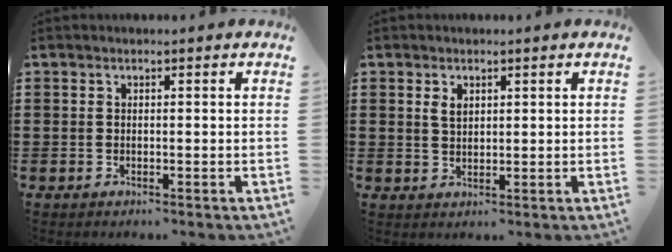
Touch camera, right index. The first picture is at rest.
{"total": 1.9, "force": [0.9, 1.1, 1.2], "torque": [-0.028, 0.004, 0.016]}